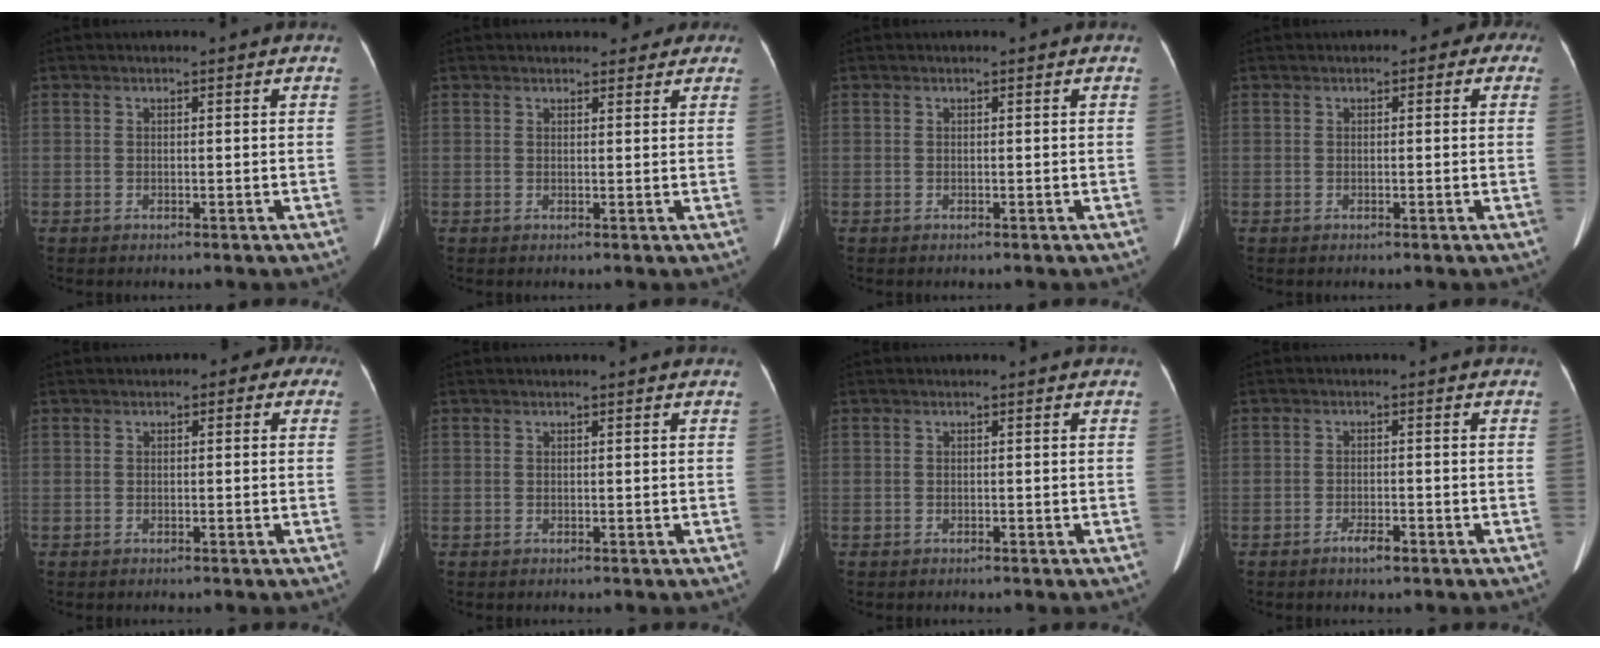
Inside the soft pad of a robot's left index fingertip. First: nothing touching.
{"total": 4.5, "force": [3.9, 2.0, 1.2], "torque": [0.001, 0.011, 0.039]}
{"total": 0.0}
{"total": 2.7, "force": [0.9, 1.7, 1.9], "torque": [-0.009, 0.022, 0.001]}
{"total": 2.7, "force": [0.6, 1.7, 2.0], "torque": [-0.010, 0.021, -0.006]}
{"total": 0.0}
{"total": 0.0}
{"total": 2.2, "force": [-1.5, 0.5, 1.5], "torque": [-0.028, -0.001, -0.025]}